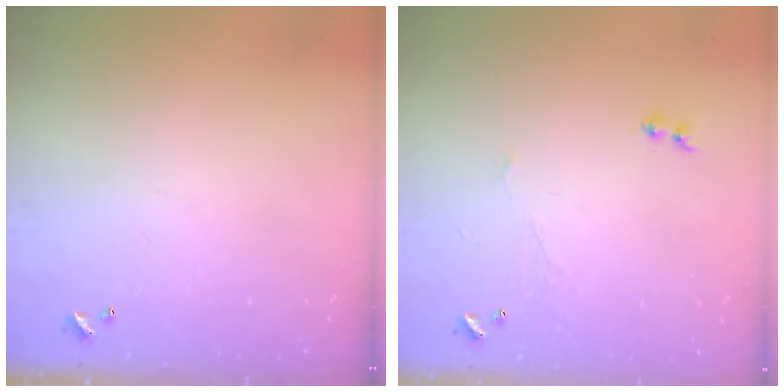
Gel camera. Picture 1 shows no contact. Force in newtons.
{"total": 1.6, "press": 1.3, "slide": 0.9}